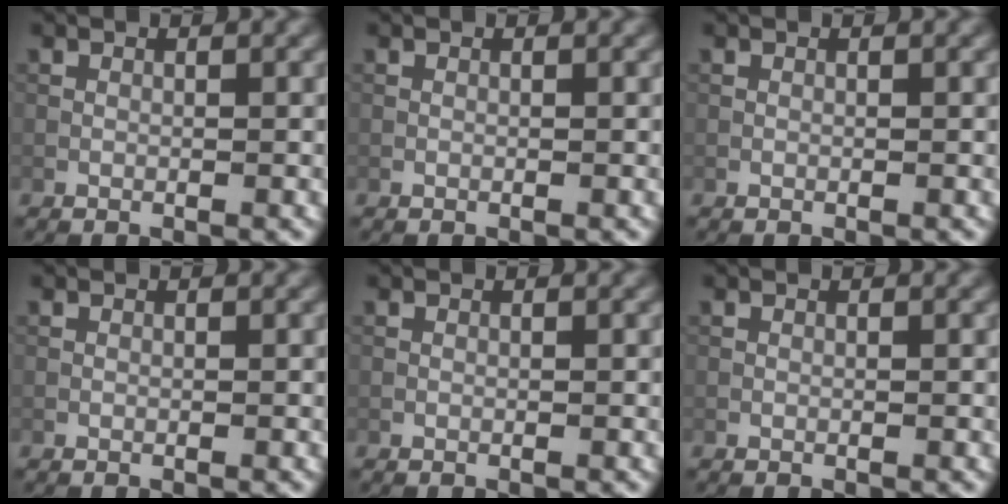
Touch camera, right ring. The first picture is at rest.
{"total": 0.0}
{"total": 0.0}
{"total": 0.0}
{"total": 0.0}
{"total": 0.0}